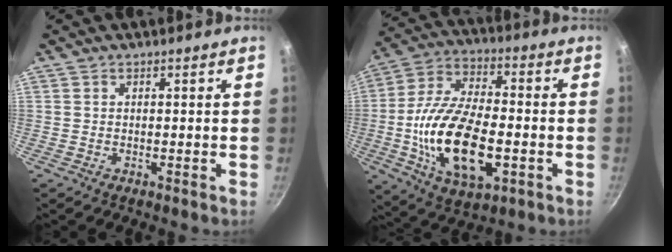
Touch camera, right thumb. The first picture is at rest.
{"total": 20.7, "force": [-4.2, 10.3, 17.5], "torque": [-0.319, 0.019, -0.075]}